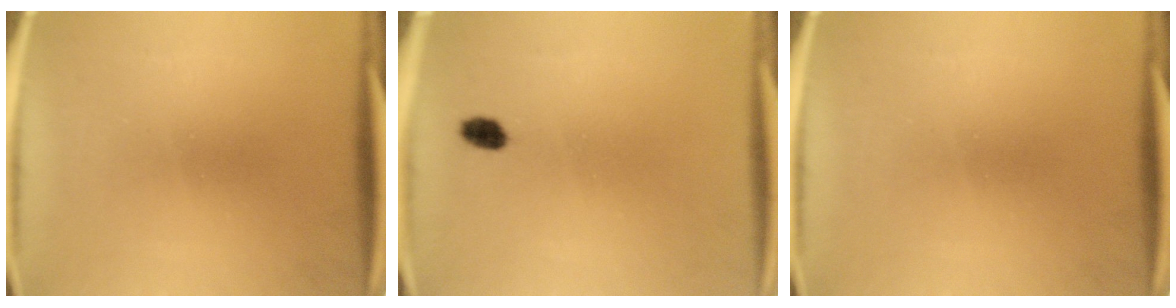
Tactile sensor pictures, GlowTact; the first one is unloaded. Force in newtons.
{"total": 2.1}
{"total": 0.0}